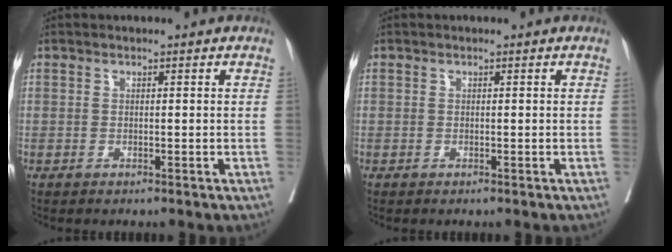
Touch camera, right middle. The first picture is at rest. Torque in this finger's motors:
{"motor_torque": [0.03, -0.03, -0.12, -0.14]}